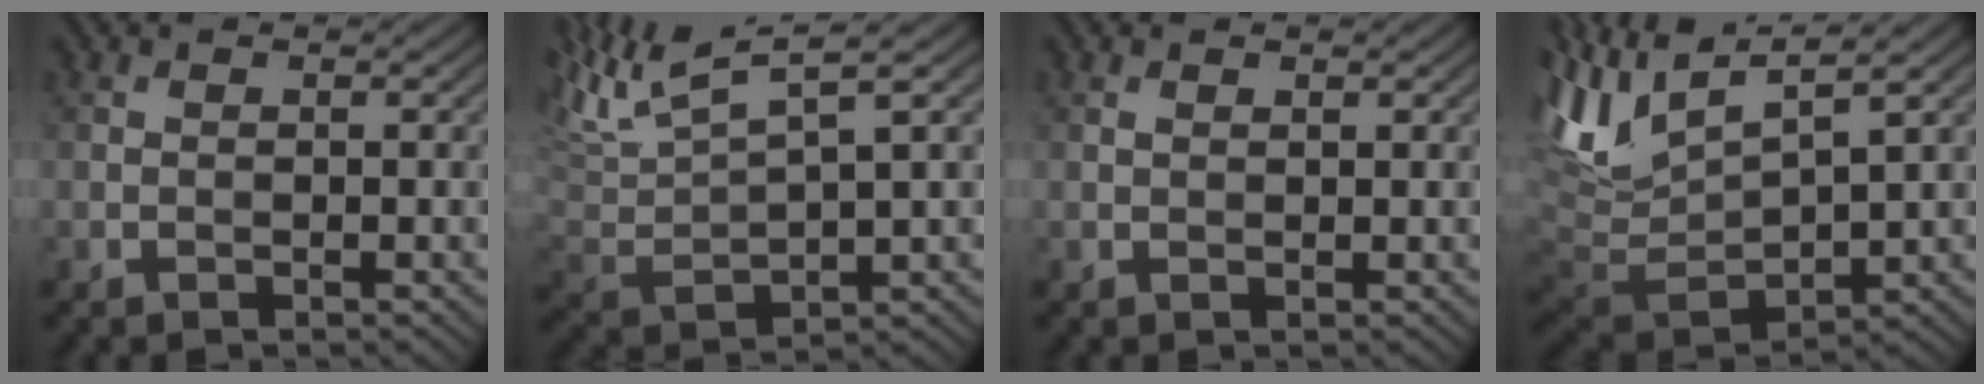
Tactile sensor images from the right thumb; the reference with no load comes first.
{"total": 10.2, "force": [5.7, 2.6, 8.1], "torque": [-0.175, 0.028, 0.106]}
{"total": 0.5, "force": [0.4, 0.1, 0.3], "torque": [-0.011, -0.001, 0.007]}
{"total": 11.2, "force": [5.2, 3.9, 9.1], "torque": [-0.222, 0.012, 0.101]}